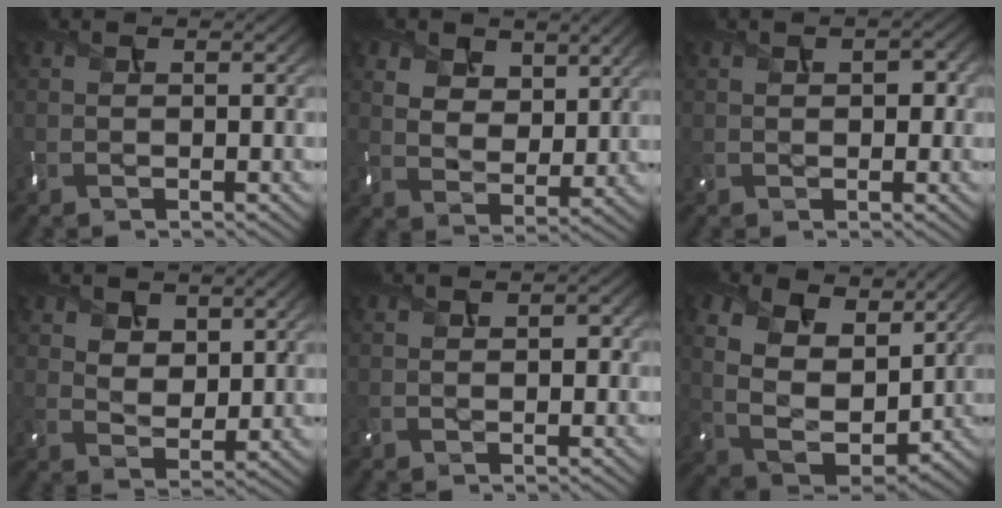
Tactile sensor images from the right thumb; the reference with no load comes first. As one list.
[{"total": 7.1, "force": [4.4, 4.3, 3.5], "torque": [-0.092, -0.018, 0.087]}, {"total": 2.5, "force": [0.4, 1.8, 1.8], "torque": [-0.033, -0.001, 0.009]}, {"total": 4.8, "force": [2.9, 2.9, 2.4], "torque": [-0.061, -0.013, 0.054]}, {"total": 1.7, "force": [0.4, 1.1, 1.2], "torque": [-0.021, -0.001, 0.009]}, {"total": 13.1, "force": [6.4, 7.9, 8.3], "torque": [-0.205, -0.002, 0.096]}]